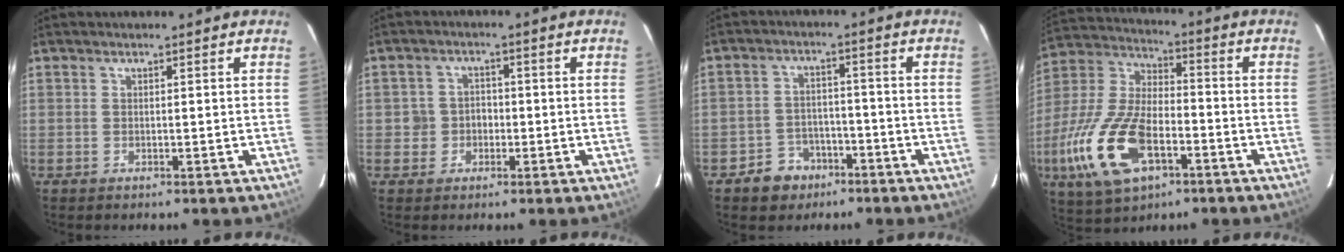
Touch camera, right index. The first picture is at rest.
{"total": 3.8, "force": [-1.0, 3.6, 0.6], "torque": [-0.009, 0.017, -0.015]}
{"total": 6.6, "force": [-4.3, 4.8, 1.3], "torque": [-0.046, 0.017, -0.059]}
{"total": 19.9, "force": [-7.7, 10.0, 15.4], "torque": [-0.347, -0.015, -0.137]}